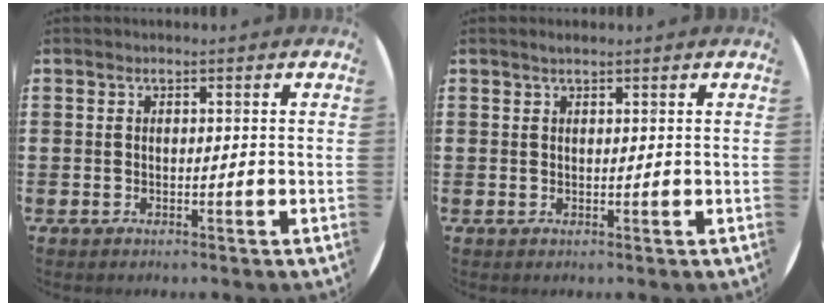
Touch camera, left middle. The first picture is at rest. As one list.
[{"total": 0.8, "force": [0.7, 0.1, 0.4], "torque": [-0.008, 0.002, 0.012]}]